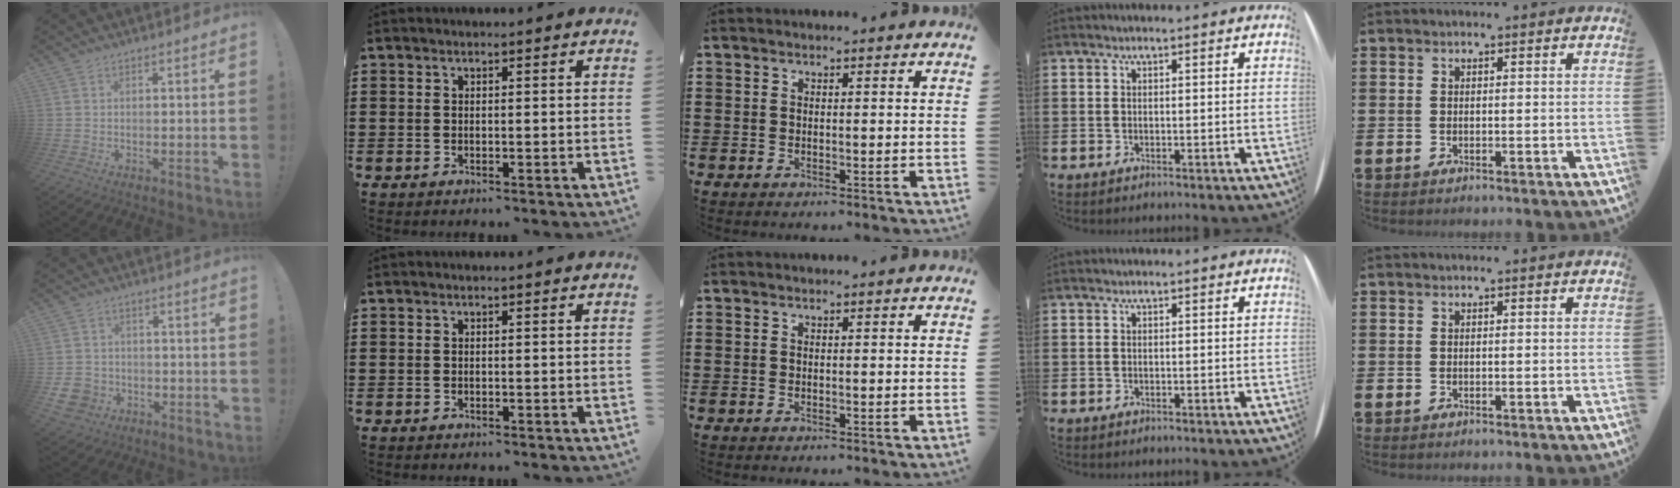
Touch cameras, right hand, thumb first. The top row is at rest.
{"thumb": {"total": 7.7, "force": [-3.3, 6.4, 2.7], "torque": [-0.047, 0.022, -0.059]}}